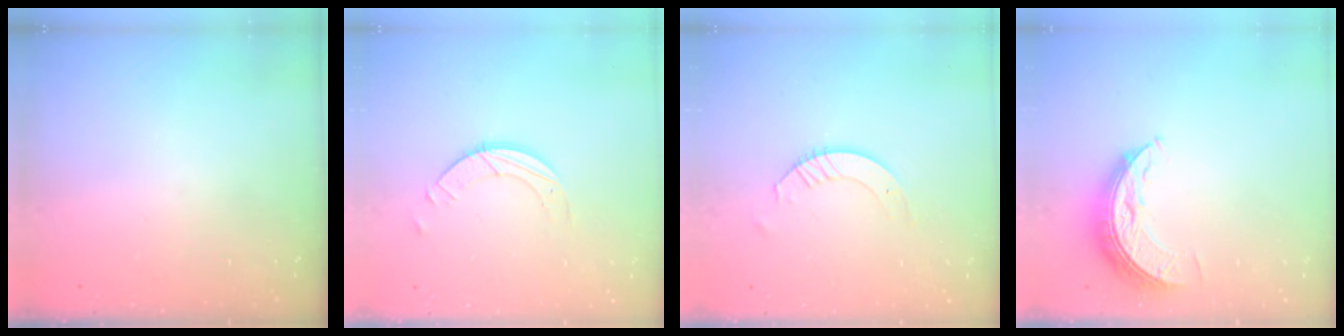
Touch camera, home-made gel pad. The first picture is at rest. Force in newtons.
{"total": 3.2, "press": 3.2, "slide": 0.3}
{"total": 3.8, "press": 3.8, "slide": 0.4}
{"total": 7.9, "press": 7.9, "slide": 0.6}